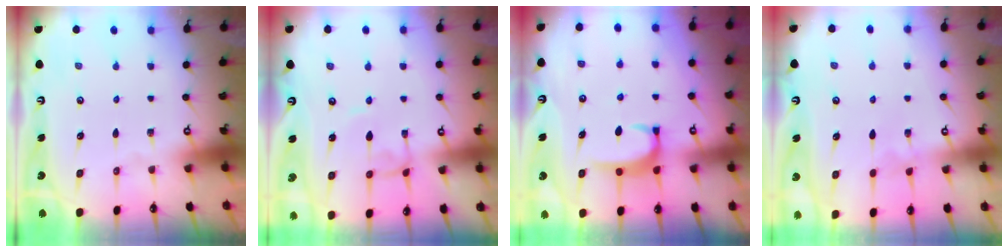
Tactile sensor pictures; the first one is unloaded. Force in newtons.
{"total": 0.8, "press": 0.8, "slide": 0.2}
{"total": 2.8, "press": 2.8, "slide": 0.4}
{"total": 3.2, "press": 3.2, "slide": 0.3}